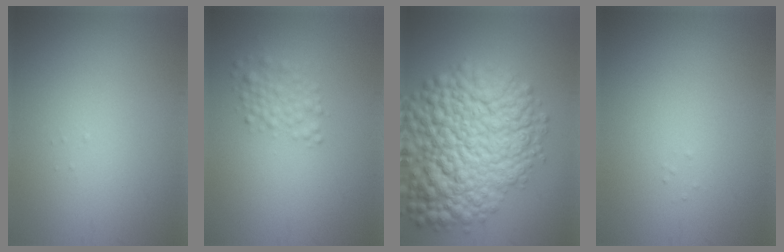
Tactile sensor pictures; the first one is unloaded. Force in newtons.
{"total": 2.2, "press": 2.2, "slide": 0.1}
{"total": 13.5, "press": 13.5, "slide": 0.5}
{"total": 0.0}